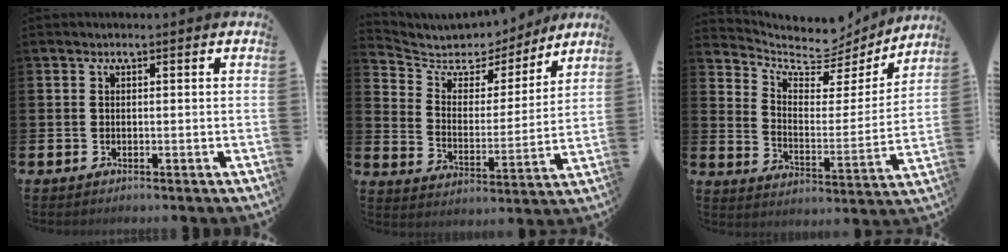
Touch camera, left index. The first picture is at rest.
{"total": 6.7, "force": [6.1, 2.7, 0.8], "torque": [-0.060, -0.045, 0.105]}
{"total": 7.4, "force": [6.8, 2.7, 1.4], "torque": [-0.059, -0.062, 0.113]}